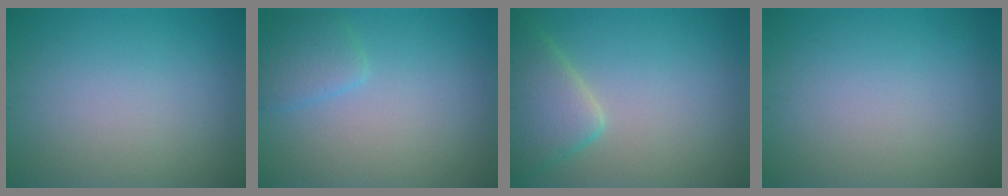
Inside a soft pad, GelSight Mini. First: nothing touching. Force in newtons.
{"total": 2.1, "press": 2.1, "slide": 0.2}
{"total": 5.1, "press": 5.1, "slide": 0.5}
{"total": 0.0}